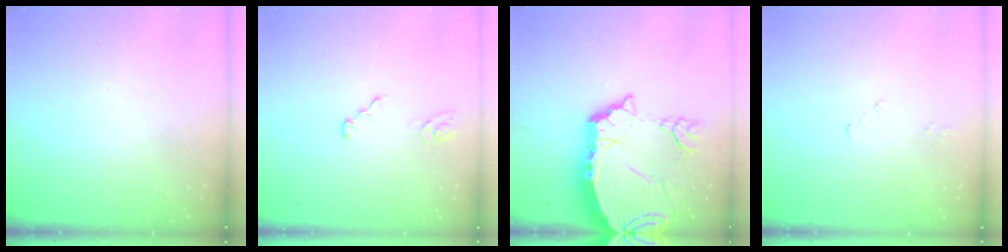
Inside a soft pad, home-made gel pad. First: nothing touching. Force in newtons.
{"total": 5.9, "press": 5.9, "slide": 0.5}
{"total": 12.3, "press": 12.2, "slide": 1.4}
{"total": 2.0, "press": 2.0, "slide": 0.3}